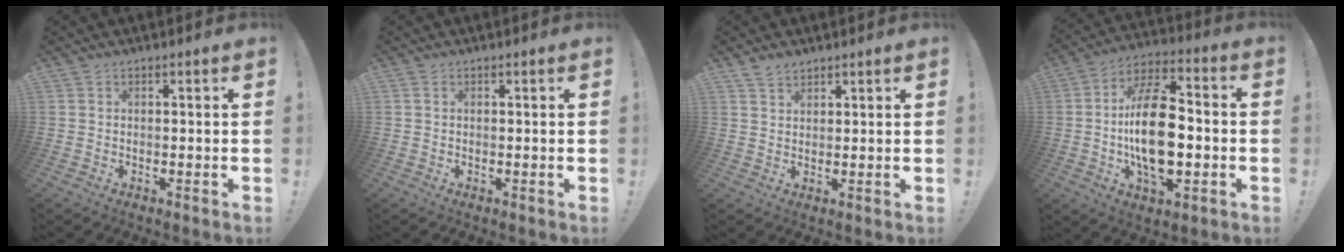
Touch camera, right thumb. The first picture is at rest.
{"total": 0.5, "force": [0.2, 0.4, 0.3], "torque": [-0.008, 0.002, 0.005]}
{"total": 3.2, "force": [2.7, 1.4, 1.0], "torque": [-0.008, -0.018, 0.048]}
{"total": 19.9, "force": [-2.2, 10.6, 16.7], "torque": [-0.301, 0.004, -0.040]}